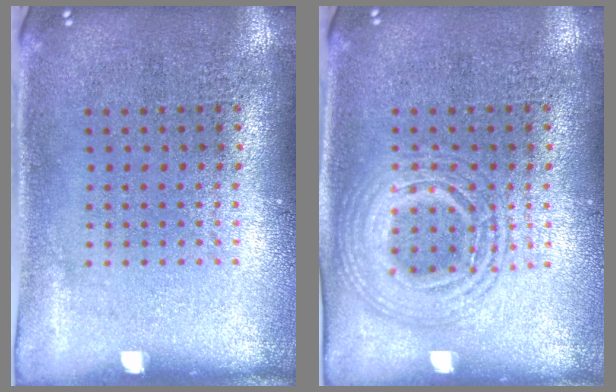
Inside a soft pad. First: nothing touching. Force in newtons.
{"total": 2.8, "press": 2.8, "slide": 0.4}